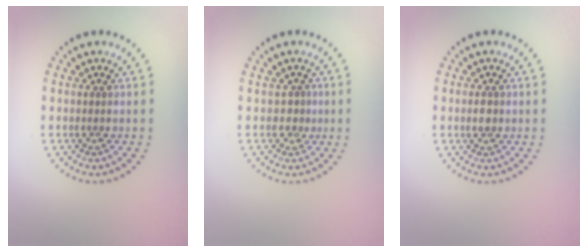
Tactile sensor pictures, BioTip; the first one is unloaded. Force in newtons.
{"total": 0.8, "press": 0.6, "slide": 0.6}
{"total": 1.1, "press": 1.0, "slide": 0.3}